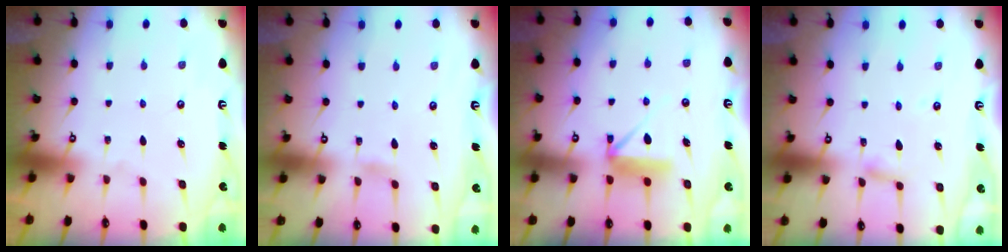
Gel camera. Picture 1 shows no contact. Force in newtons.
{"total": 2.0, "press": 2.0, "slide": 0.2}
{"total": 9.6, "press": 9.6, "slide": 0.3}
{"total": 2.7, "press": 2.7, "slide": 0.3}